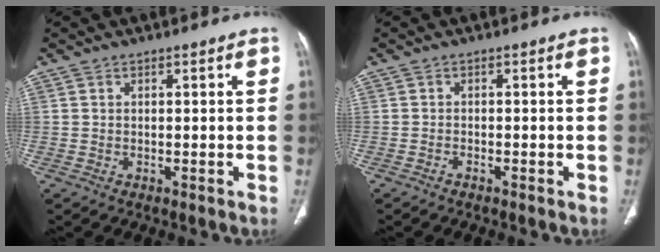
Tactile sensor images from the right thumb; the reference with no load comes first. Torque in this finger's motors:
{"motor_torque": [-0.55, -0.28, 0.00, 0.02, -0.02]}